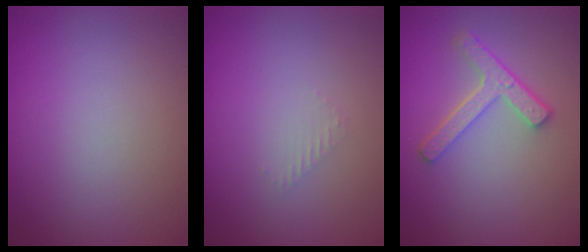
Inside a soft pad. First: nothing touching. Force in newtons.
{"total": 0.8, "press": 0.8, "slide": 0.3}
{"total": 3.9, "press": 3.0, "slide": 2.5}